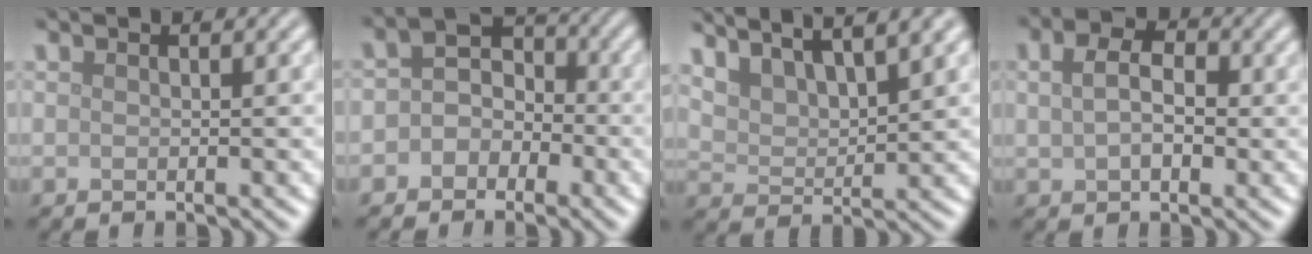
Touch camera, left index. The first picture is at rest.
{"total": 3.2, "force": [-1.2, 2.7, 1.3], "torque": [0.014, 0.013, -0.032]}
{"total": 8.1, "force": [6.5, 2.4, 4.4], "torque": [-0.075, 0.028, 0.081]}
{"total": 4.1, "force": [0.7, 2.7, 3.1], "torque": [-0.060, 0.006, 0.007]}